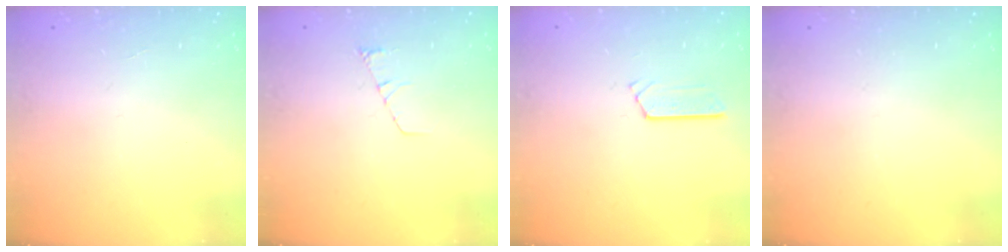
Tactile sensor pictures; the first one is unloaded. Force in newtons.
{"total": 3.6, "press": 3.6, "slide": 0.4}
{"total": 2.5, "press": 2.5, "slide": 0.2}
{"total": 0.0}